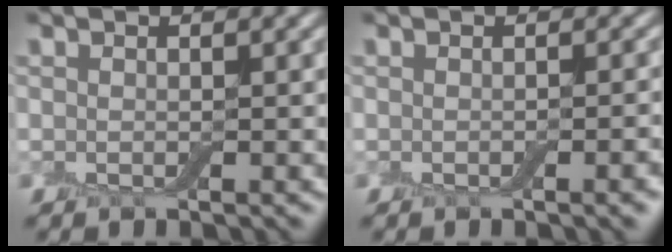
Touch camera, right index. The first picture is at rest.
{"total": 2.0, "force": [-0.8, 0.4, 1.8], "torque": [-0.016, 0.001, -0.009]}